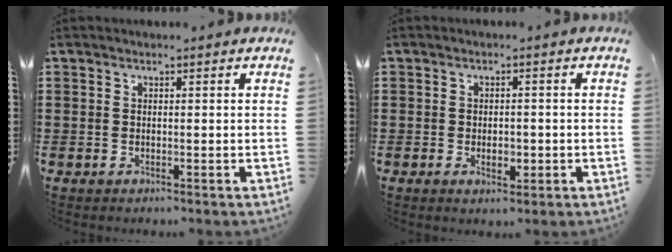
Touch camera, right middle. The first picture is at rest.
{"total": 2.8, "force": [-0.7, 1.4, 2.3], "torque": [-0.036, -0.003, -0.014]}